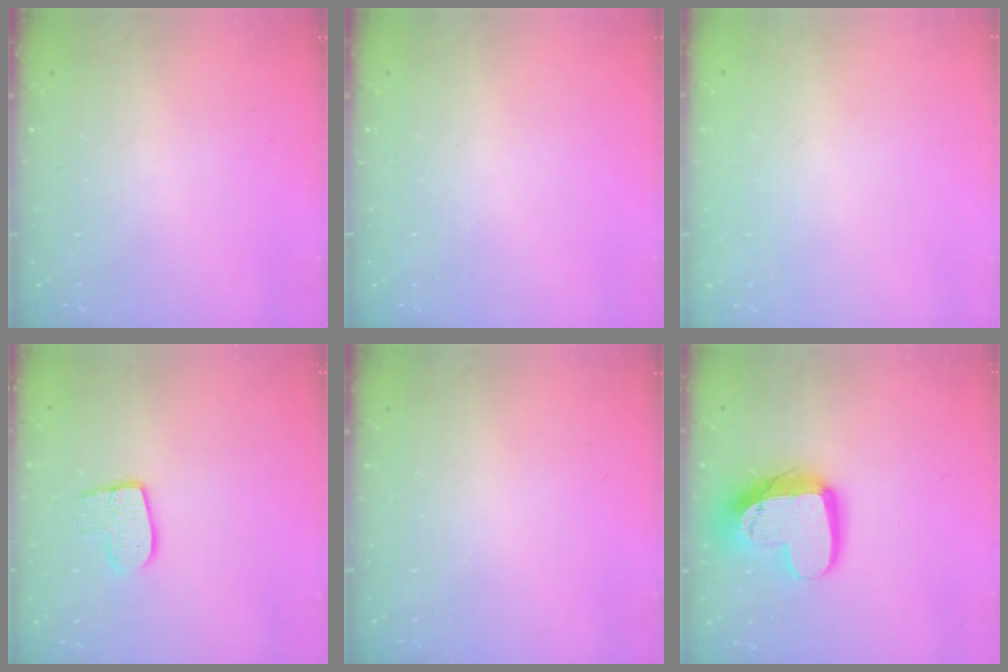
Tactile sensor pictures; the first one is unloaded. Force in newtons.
{"total": 0.0}
{"total": 0.0}
{"total": 8.9, "press": 8.8, "slide": 0.5}
{"total": 0.0}
{"total": 16.0, "press": 16.0, "slide": 1.4}